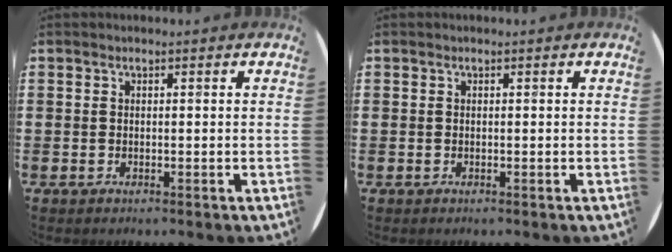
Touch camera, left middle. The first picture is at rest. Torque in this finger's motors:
{"motor_torque": [-0.04, 0.03, 0.00, 0.00]}